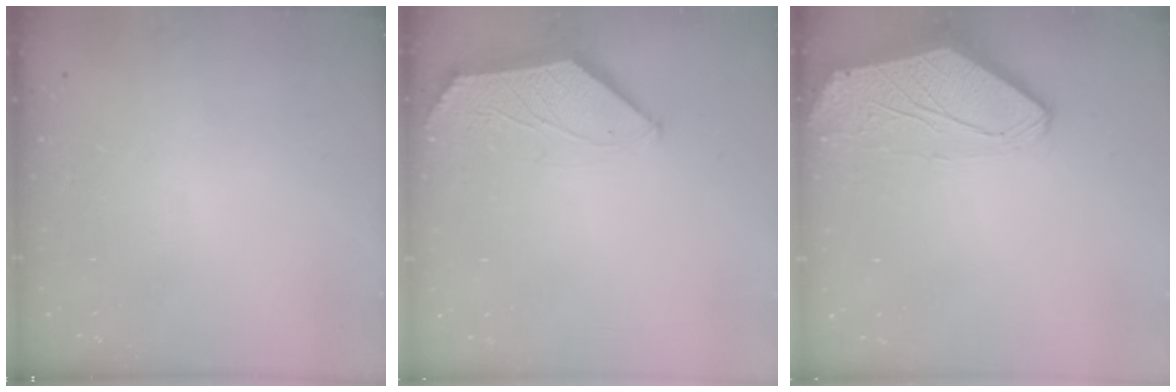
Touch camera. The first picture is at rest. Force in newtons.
{"total": 1.6, "press": 1.6, "slide": 0.3}
{"total": 0.0}